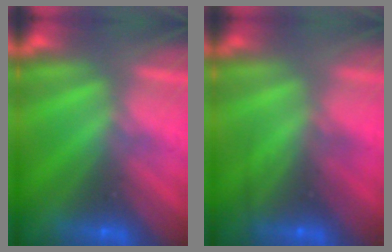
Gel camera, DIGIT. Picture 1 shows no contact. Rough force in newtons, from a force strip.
{"total": 2.2}